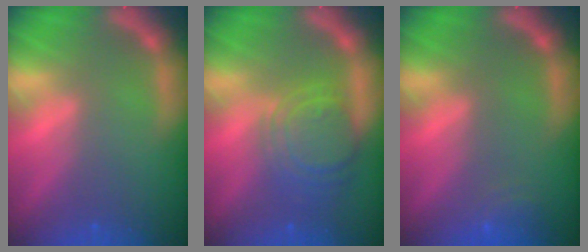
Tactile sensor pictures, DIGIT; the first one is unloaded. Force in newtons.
{"total": 7.1}
{"total": 2.5}